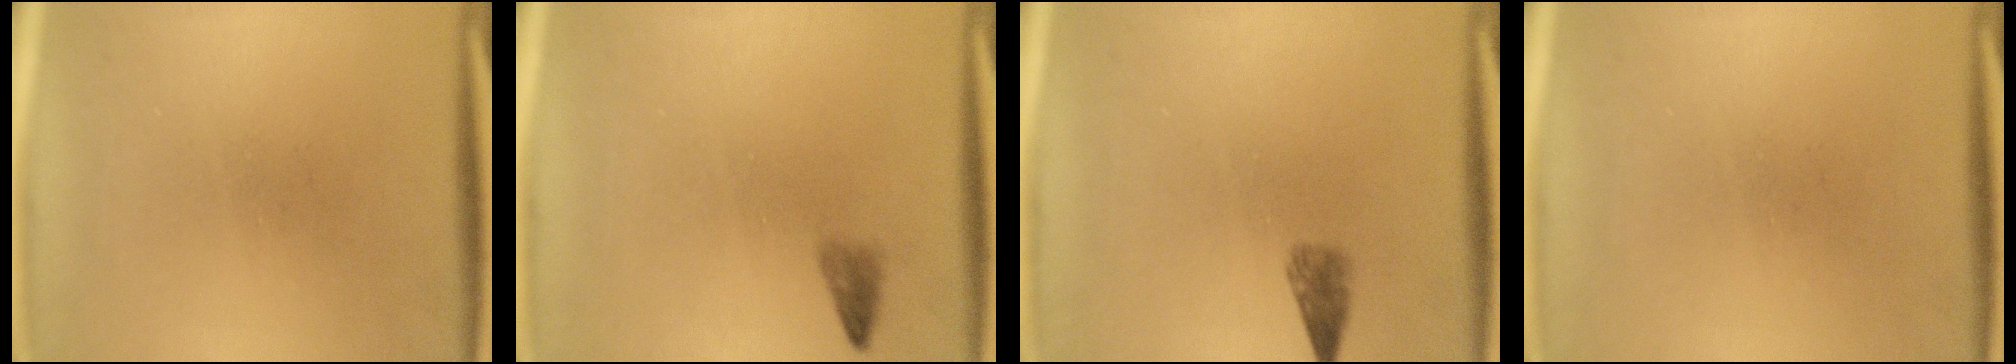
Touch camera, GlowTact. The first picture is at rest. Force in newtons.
{"total": 1.2}
{"total": 1.9}
{"total": 0.0}